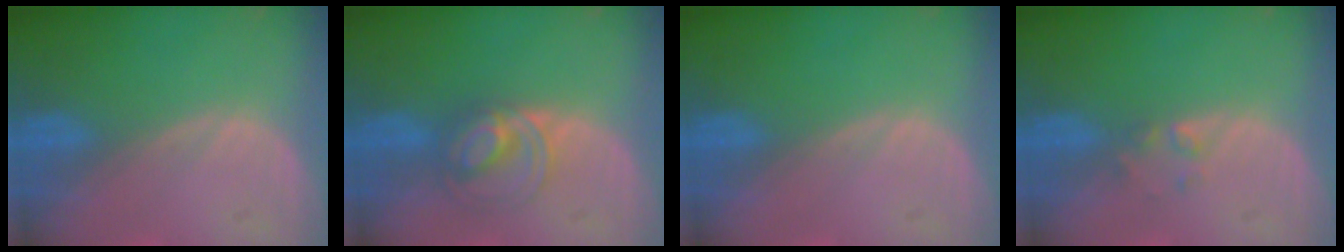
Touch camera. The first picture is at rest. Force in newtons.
{"total": 5.0, "press": 5.0, "slide": 0.5}
{"total": 0.0}
{"total": 1.4, "press": 1.3, "slide": 0.2}